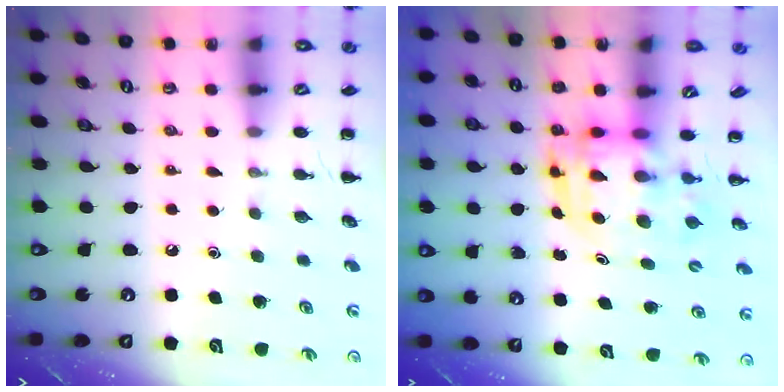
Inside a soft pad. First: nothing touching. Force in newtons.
{"total": 3.7, "press": 3.6, "slide": 0.7}